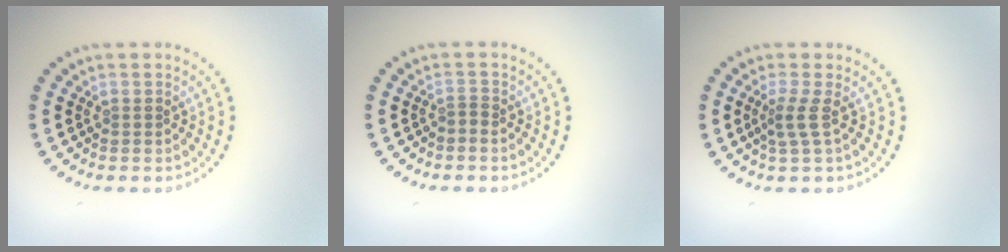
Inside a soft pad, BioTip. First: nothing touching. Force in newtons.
{"total": 0.6, "press": 0.3, "slide": 0.6}
{"total": 1.9, "press": 1.2, "slide": 1.5}